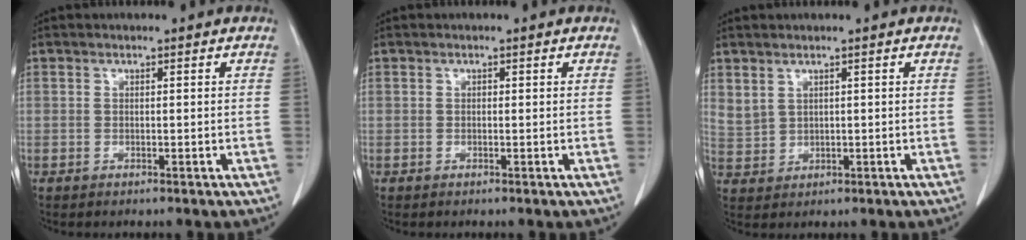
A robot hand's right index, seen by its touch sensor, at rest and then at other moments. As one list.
[{"total": 0.0}, {"total": 3.0, "force": [2.2, 1.7, 1.0], "torque": [-0.018, 0.002, 0.057]}]